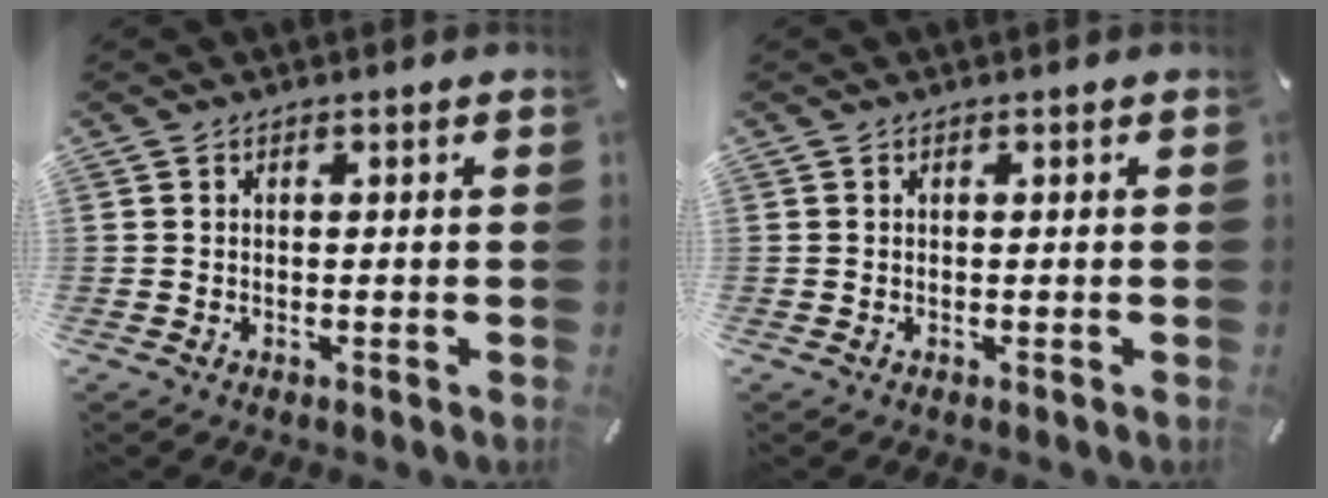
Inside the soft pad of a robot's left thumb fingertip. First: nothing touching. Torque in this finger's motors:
{"motor_torque": [-0.01, 0.00, 0.00, 0.00, 0.00]}